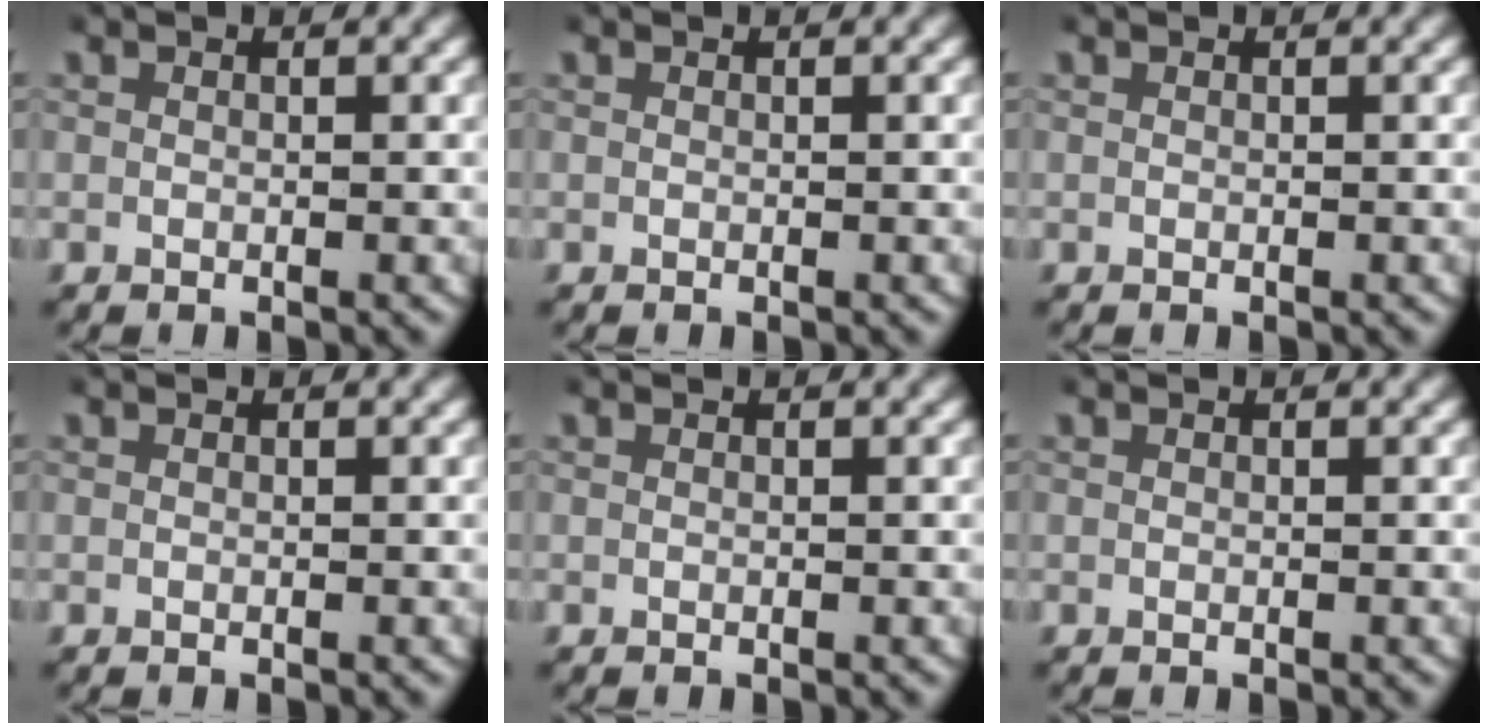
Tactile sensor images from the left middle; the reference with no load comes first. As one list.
[{"total": 0.0}, {"total": 0.0}, {"total": 0.0}, {"total": 0.0}, {"total": 0.0}]